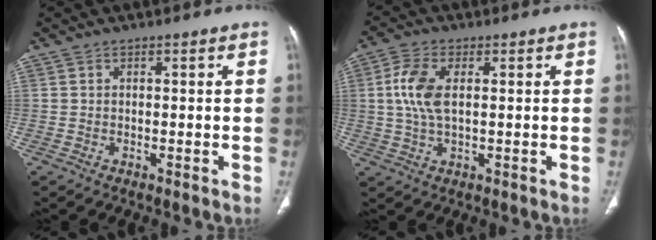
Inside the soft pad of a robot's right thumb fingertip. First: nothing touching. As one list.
[{"total": 7.3, "force": [1.1, 3.7, 6.2], "torque": [-0.145, 0.006, 0.021]}]